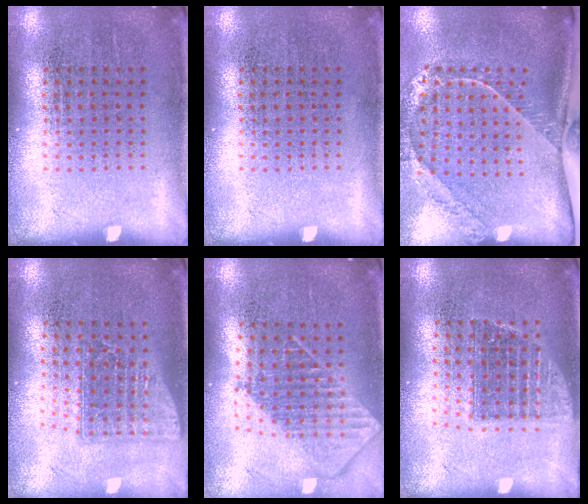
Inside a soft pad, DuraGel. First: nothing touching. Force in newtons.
{"total": 0.0}
{"total": 2.4, "press": 1.7, "slide": 1.8}
{"total": 1.6, "press": 1.3, "slide": 1.0}
{"total": 2.0, "press": 1.5, "slide": 1.3}
{"total": 1.3, "press": 1.1, "slide": 0.7}